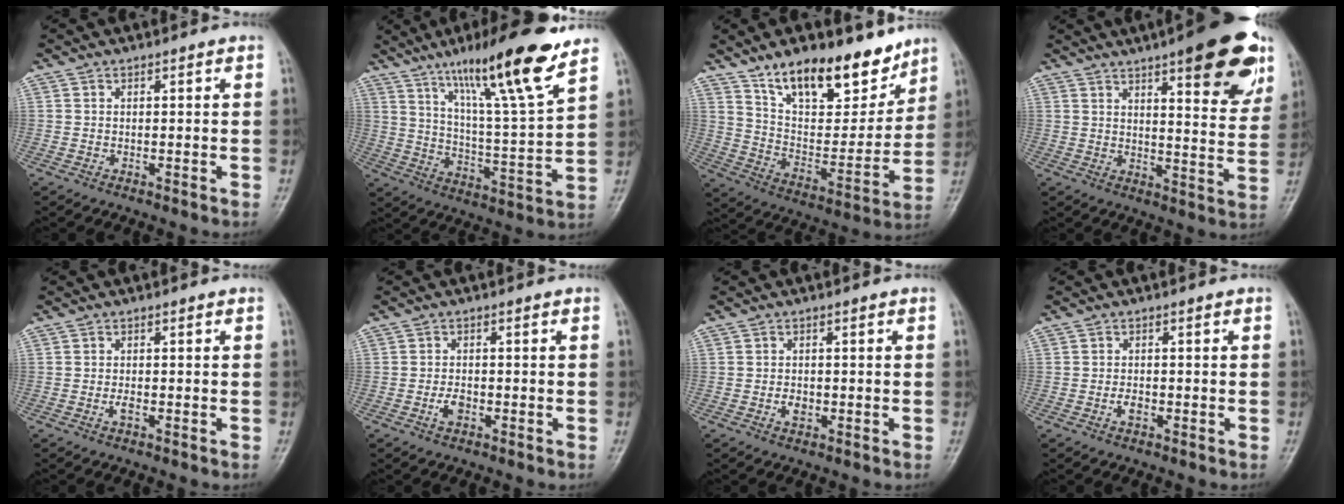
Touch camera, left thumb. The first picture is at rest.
{"total": 19.5, "force": [12.5, 2.1, 14.8], "torque": [-0.225, -0.061, 0.208]}
{"total": 19.6, "force": [13.8, 8.7, 10.9], "torque": [-0.115, -0.082, 0.235]}
{"total": 18.4, "force": [10.3, 5.1, 14.3], "torque": [-0.150, -0.041, 0.135]}
{"total": 1.4, "force": [-0.4, 0.6, 1.2], "torque": [-0.020, 0.000, -0.009]}
{"total": 2.5, "force": [-1.0, 1.4, 1.8], "torque": [-0.032, 0.006, -0.020]}
{"total": 2.0, "force": [-0.6, 1.4, 1.4], "torque": [-0.018, 0.002, -0.010]}
{"total": 1.8, "force": [-0.7, 1.0, 1.3], "torque": [-0.021, 0.002, -0.015]}